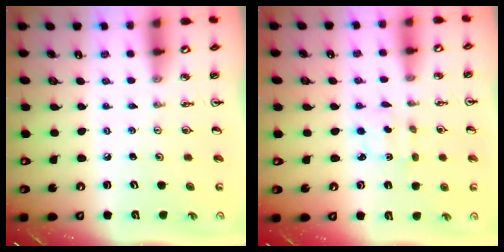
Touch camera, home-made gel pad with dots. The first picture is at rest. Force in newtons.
{"total": 2.4, "press": 2.4, "slide": 0.6}